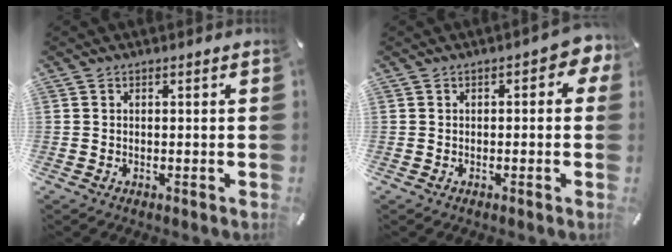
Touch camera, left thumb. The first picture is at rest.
{"total": 3.2, "force": [-0.1, 1.7, 2.7], "torque": [-0.035, 0.002, -0.005]}